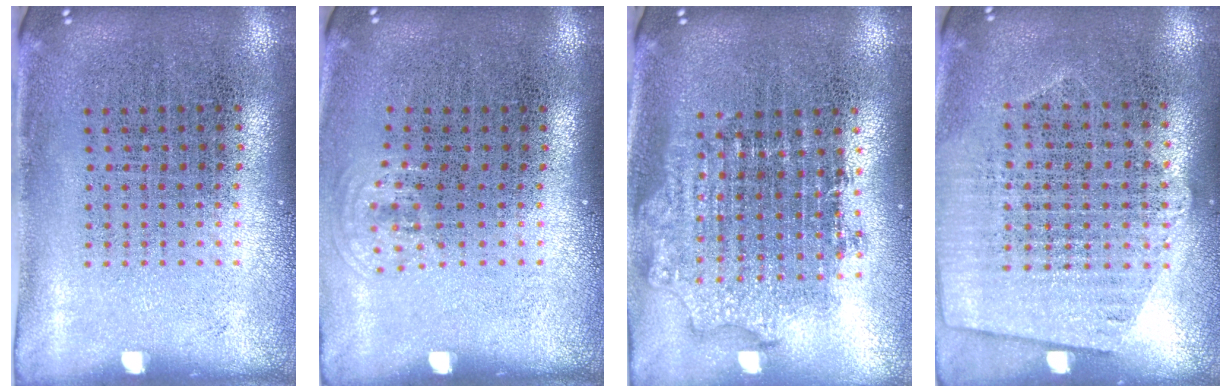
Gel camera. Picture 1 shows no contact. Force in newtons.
{"total": 0.7, "press": 0.5, "slide": 0.4}
{"total": 1.8, "press": 1.4, "slide": 1.1}
{"total": 1.1, "press": 1.0, "slide": 0.5}